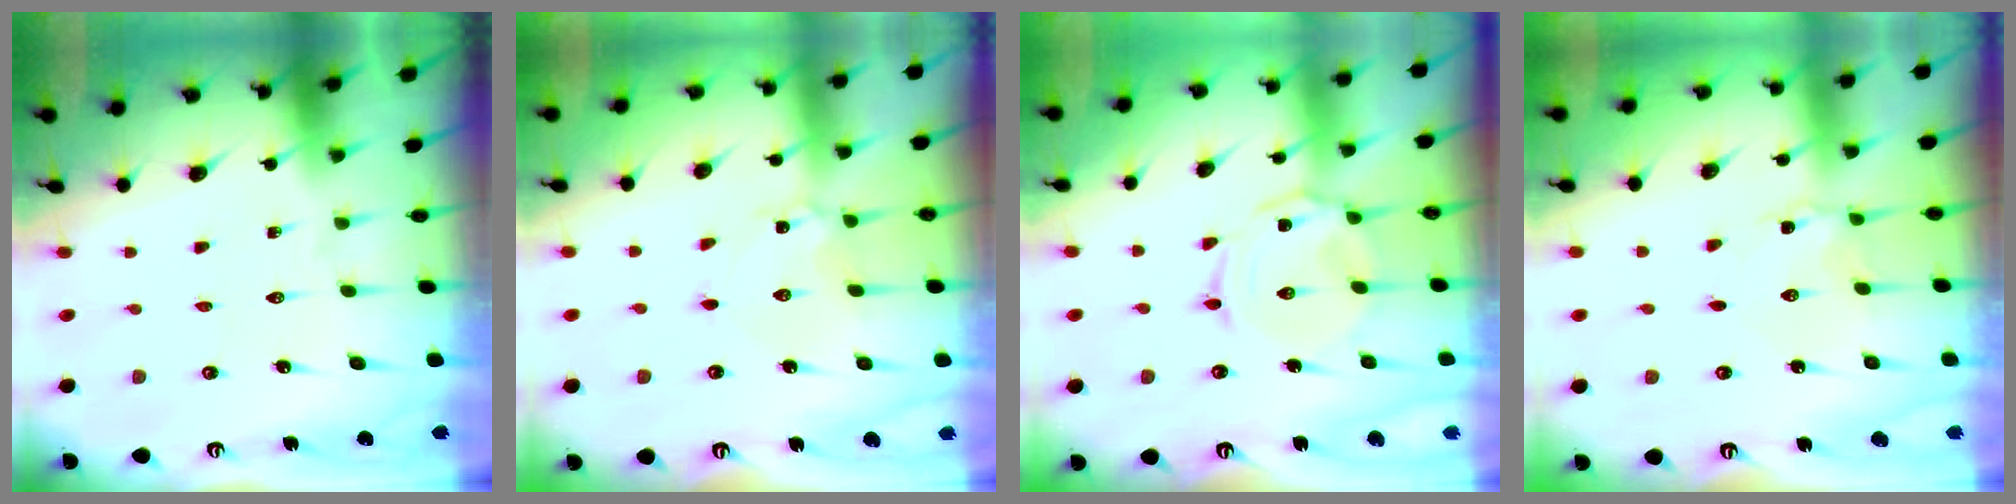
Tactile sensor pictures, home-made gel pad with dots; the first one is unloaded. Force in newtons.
{"total": 3.2, "press": 3.2, "slide": 0.3}
{"total": 5.6, "press": 5.6, "slide": 0.6}
{"total": 4.6, "press": 4.5, "slide": 0.6}